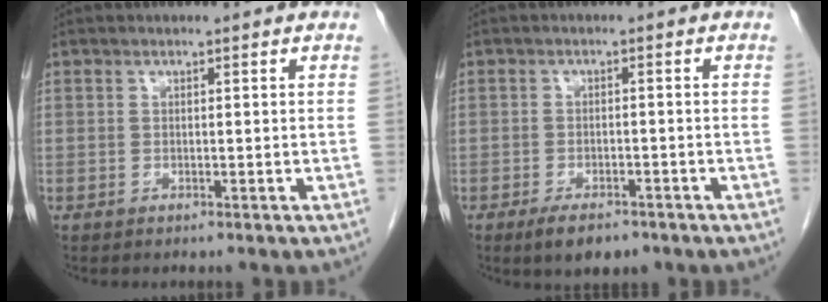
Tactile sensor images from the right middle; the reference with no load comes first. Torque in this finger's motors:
{"motor_torque": [0.80, -0.52, 0.18, 0.06]}